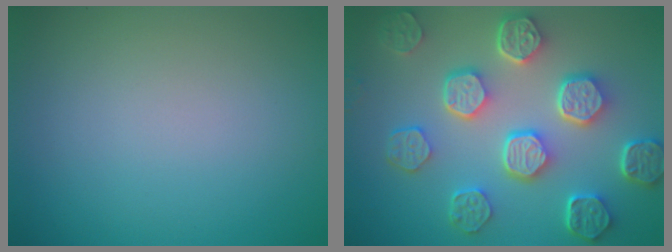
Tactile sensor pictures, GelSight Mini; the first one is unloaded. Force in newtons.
{"total": 7.5, "press": 5.8, "slide": 4.8}